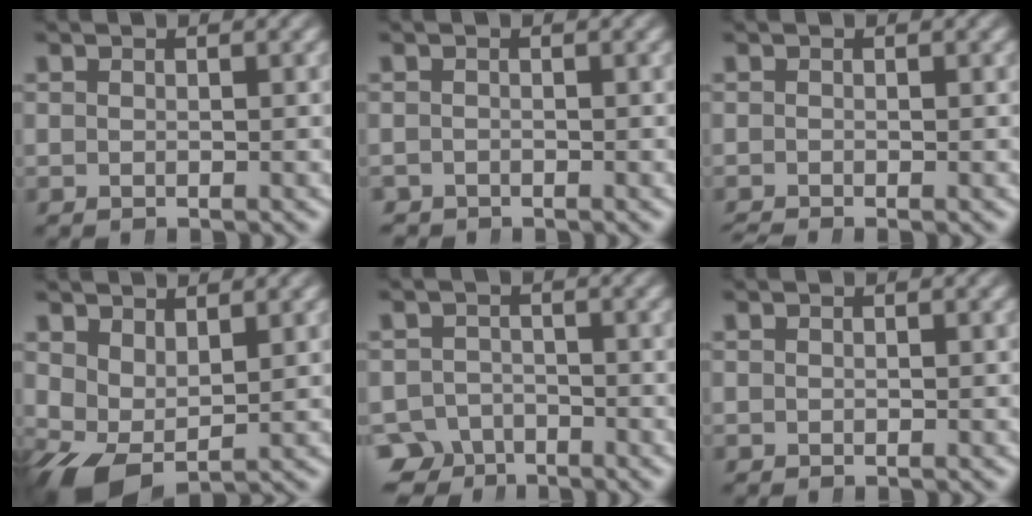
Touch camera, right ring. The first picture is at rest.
{"total": 1.1, "force": [-1.0, 0.5, -0.4], "torque": [0.002, -0.016, -0.011]}
{"total": 1.2, "force": [-1.1, 0.4, 0.2], "torque": [-0.005, -0.014, -0.014]}
{"total": 5.0, "force": [-1.3, 3.9, 2.9], "torque": [-0.079, -0.036, -0.008]}
{"total": 5.2, "force": [-3.8, 3.5, 0.9], "torque": [-0.003, -0.028, -0.059]}
{"total": 0.0}